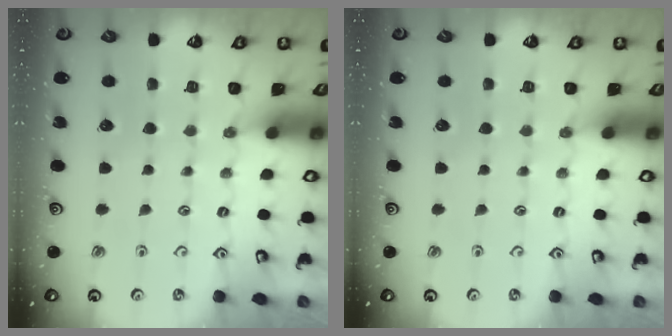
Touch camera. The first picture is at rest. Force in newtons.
{"total": 0.0}